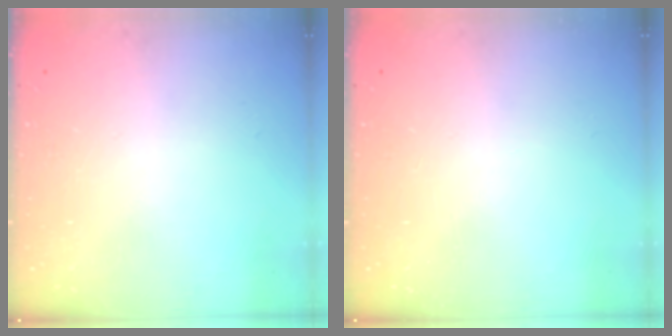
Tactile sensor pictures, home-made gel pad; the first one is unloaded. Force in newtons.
{"total": 0.0}